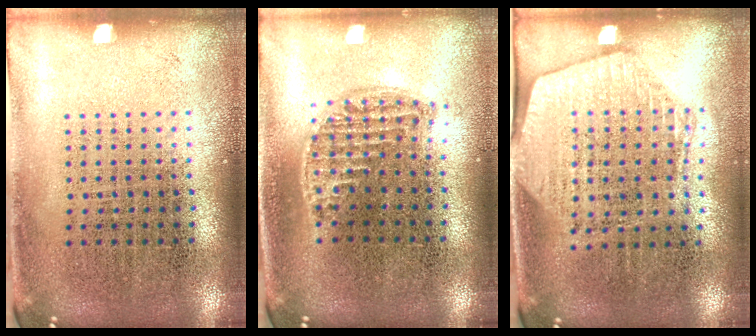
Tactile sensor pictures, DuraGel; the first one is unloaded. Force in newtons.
{"total": 1.2, "press": 1.1, "slide": 0.5}
{"total": 1.7, "press": 1.5, "slide": 0.8}